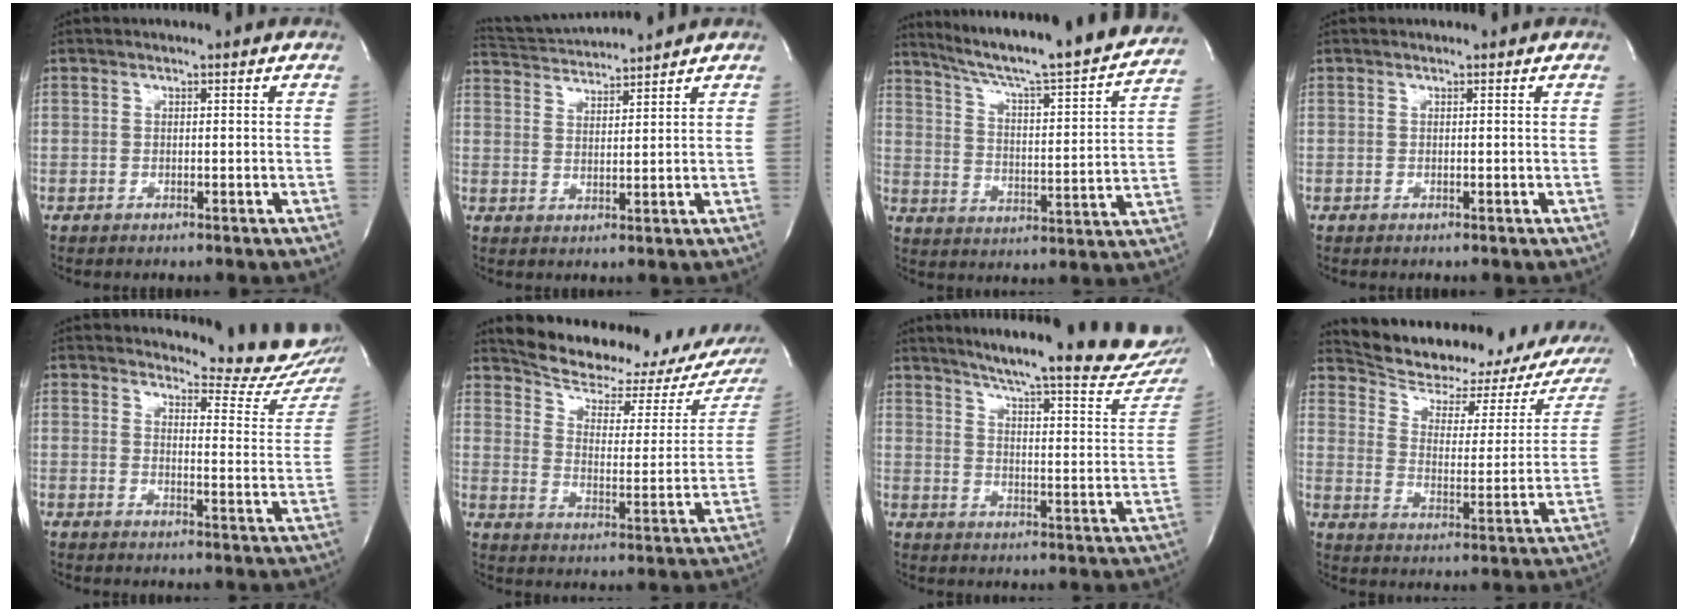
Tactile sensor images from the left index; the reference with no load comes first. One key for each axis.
{"total": 7.4, "fx": 7.2, "fy": -1.2, "fz": 1.1, "tx": -0.032, "ty": 0.013, "tz": 0.129}
{"total": 24.5, "fx": 22.1, "fy": 0.4, "fz": 10.7, "tx": -0.171, "ty": -0.047, "tz": 0.299}
{"total": 0.0}
{"total": 14.7, "fx": 14.2, "fy": 2.9, "fz": 2.3, "tx": -0.002, "ty": -0.086, "tz": 0.136}
{"total": 20.8, "fx": 18.6, "fy": 5.2, "fz": 7.5, "tx": -0.101, "ty": -0.034, "tz": 0.239}
{"total": 26.9, "fx": 23.5, "fy": 2.7, "fz": 13.0, "tx": -0.193, "ty": -0.073, "tz": 0.284}
{"total": 21.9, "fx": 18.7, "fy": 6.1, "fz": 9.7, "tx": -0.135, "ty": -0.012, "tz": 0.244}